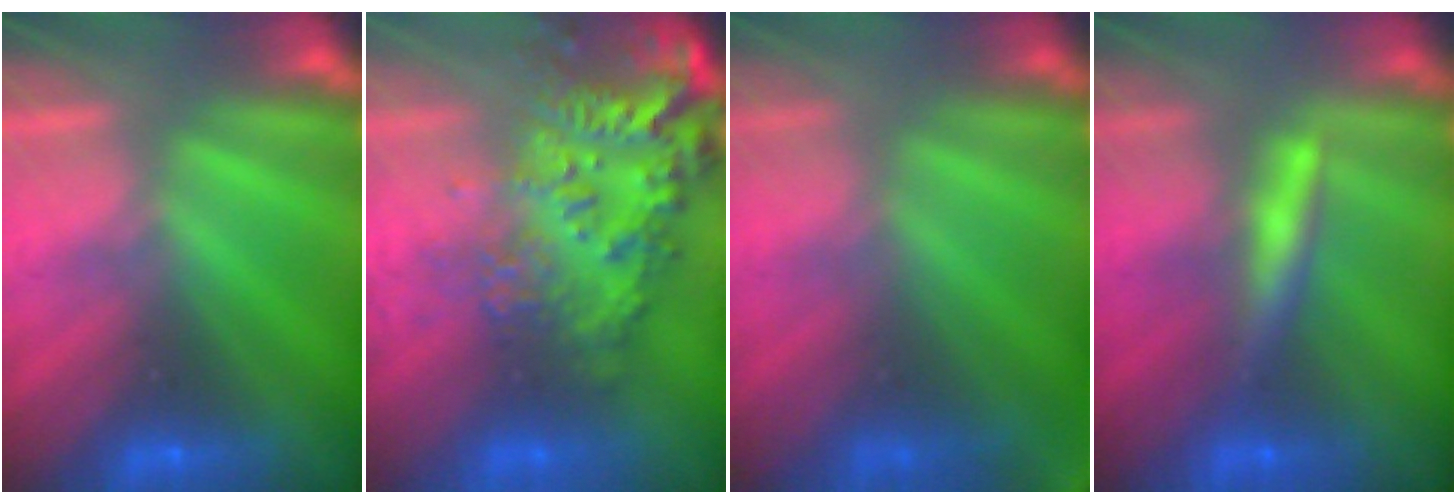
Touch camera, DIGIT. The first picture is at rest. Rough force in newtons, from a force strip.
{"total": 7.0}
{"total": 10.1}
{"total": 2.4}